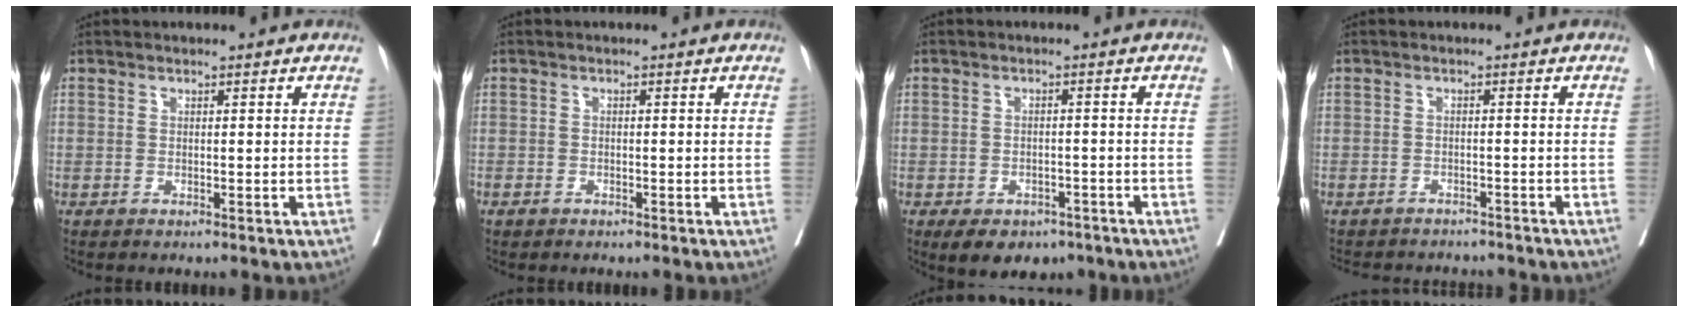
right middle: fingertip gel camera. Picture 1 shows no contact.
{"total": 0.9, "force": [-0.6, 0.6, 0.2], "torque": [-0.006, 0.003, -0.012]}
{"total": 8.1, "force": [-5.4, 4.9, 3.4], "torque": [-0.044, 0.007, -0.074]}
{"total": 7.6, "force": [-7.1, 2.4, 1.2], "torque": [-0.018, 0.004, -0.088]}